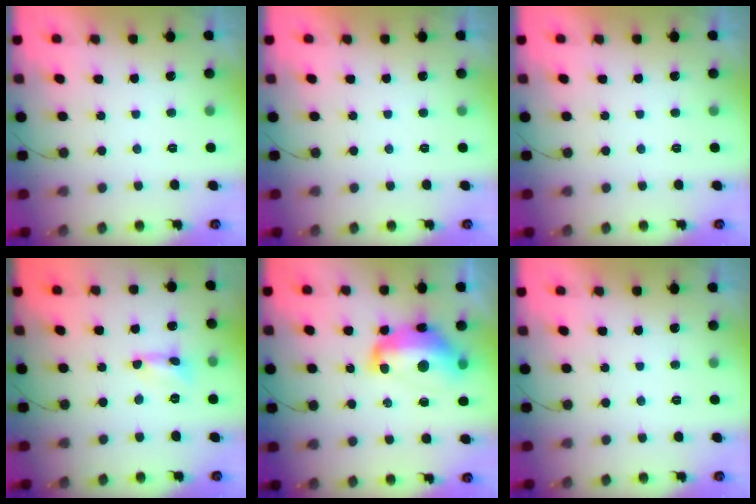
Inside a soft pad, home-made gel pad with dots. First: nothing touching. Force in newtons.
{"total": 0.0}
{"total": 0.0}
{"total": 1.0, "press": 1.0, "slide": 0.1}
{"total": 14.7, "press": 14.6, "slide": 1.4}
{"total": 0.0}